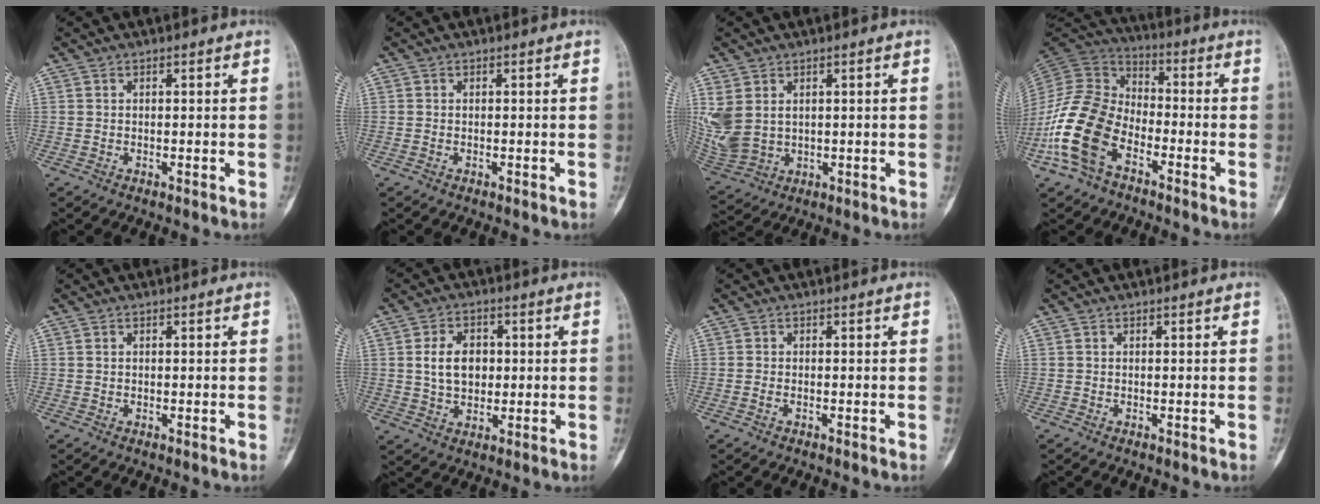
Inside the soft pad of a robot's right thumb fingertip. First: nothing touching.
{"total": 0.0}
{"total": 9.8, "force": [2.1, 7.3, 6.3], "torque": [-0.159, -0.008, 0.064]}
{"total": 16.1, "force": [-7.2, 10.0, 10.4], "torque": [-0.211, 0.051, -0.153]}
{"total": 0.0}
{"total": 7.6, "force": [0.8, 5.4, 5.3], "torque": [-0.072, 0.003, 0.016]}
{"total": 0.8, "force": [-0.4, 0.5, 0.6], "torque": [-0.012, 0.001, -0.008]}
{"total": 0.0}